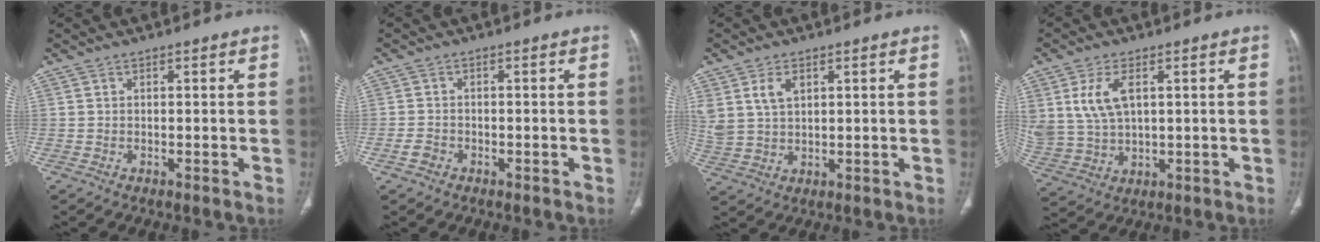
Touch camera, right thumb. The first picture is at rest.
{"total": 2.1, "force": [-1.2, 1.6, 0.8], "torque": [-0.013, 0.009, -0.022]}
{"total": 6.6, "force": [2.8, 4.2, 4.2], "torque": [-0.086, -0.006, 0.063]}
{"total": 9.1, "force": [2.8, 5.4, 6.7], "torque": [-0.139, -0.006, 0.065]}